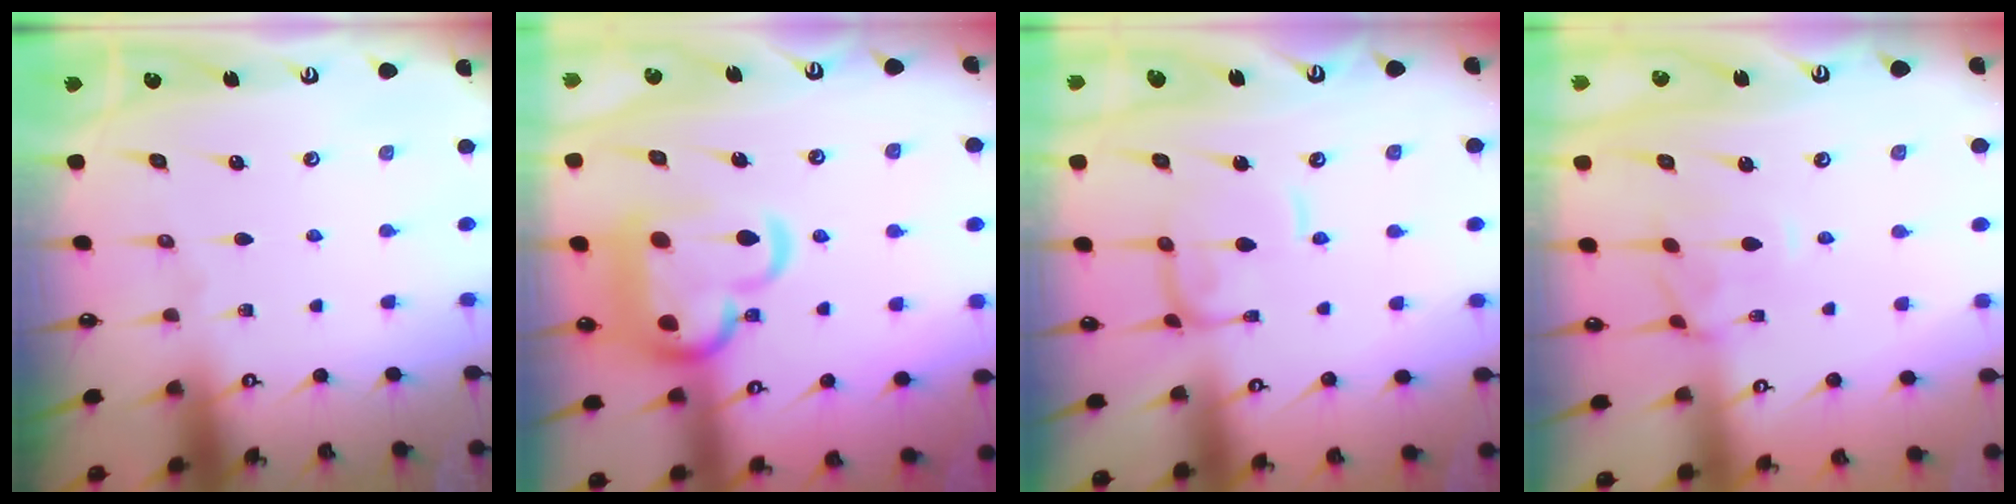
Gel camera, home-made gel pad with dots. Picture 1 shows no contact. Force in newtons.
{"total": 12.1, "press": 11.8, "slide": 2.4}
{"total": 1.7, "press": 1.7, "slide": 0.4}
{"total": 0.6, "press": 0.0, "slide": 0.6}